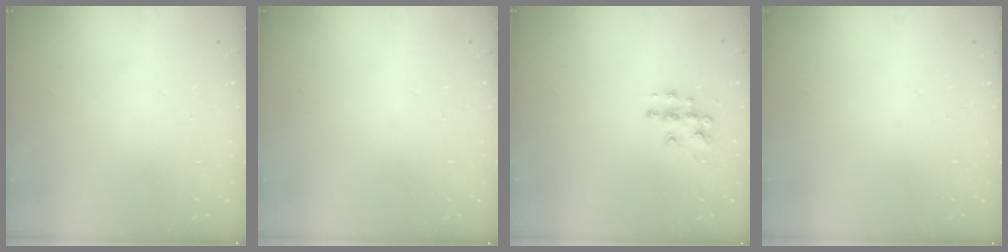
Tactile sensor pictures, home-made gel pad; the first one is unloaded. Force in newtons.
{"total": 0.0}
{"total": 9.4, "press": 9.4, "slide": 0.5}
{"total": 0.0}